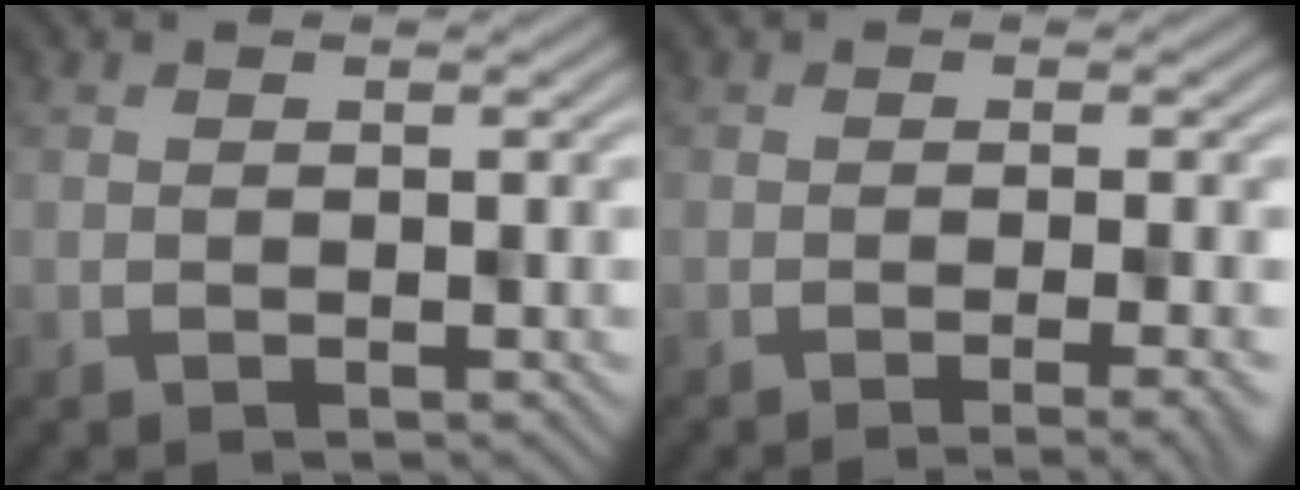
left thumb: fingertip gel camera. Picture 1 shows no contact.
{"total": 4.0, "force": [-2.1, 0.8, 3.3], "torque": [-0.029, 0.009, -0.024]}